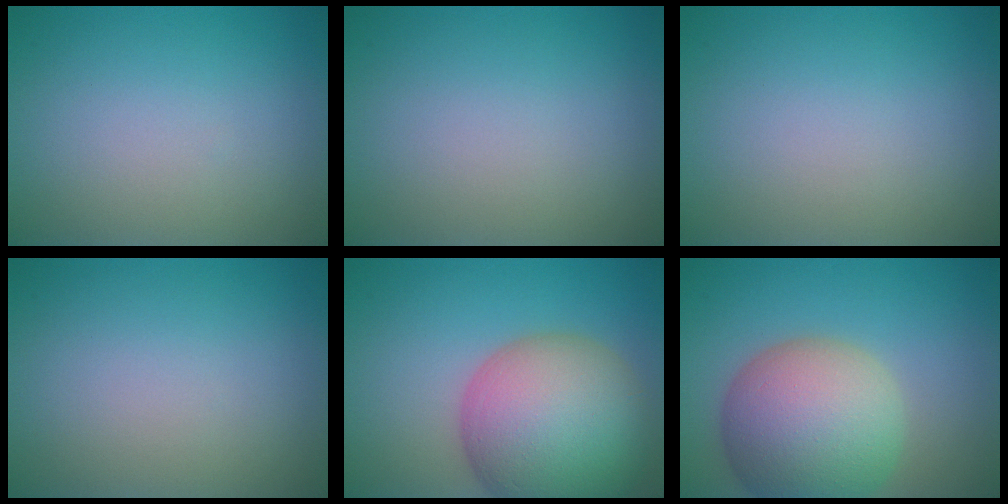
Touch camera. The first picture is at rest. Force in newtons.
{"total": 0.0}
{"total": 0.0}
{"total": 0.0}
{"total": 12.8, "press": 12.7, "slide": 0.8}
{"total": 10.6, "press": 10.6, "slide": 0.6}